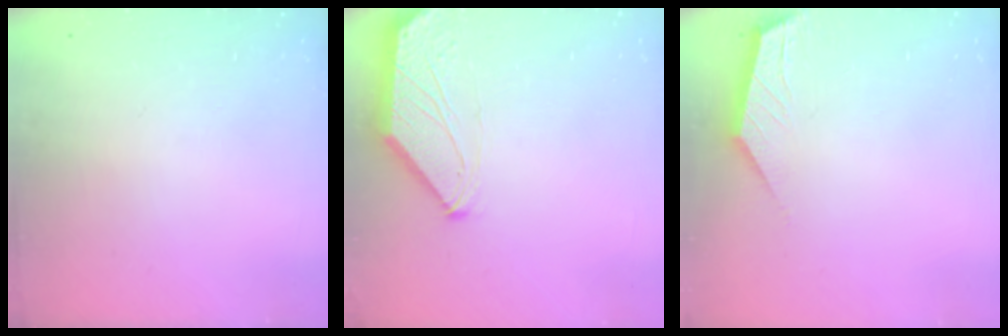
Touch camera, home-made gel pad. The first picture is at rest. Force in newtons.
{"total": 0.0}
{"total": 2.4, "press": 2.4, "slide": 0.3}